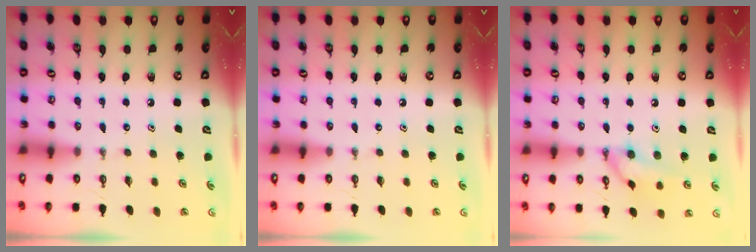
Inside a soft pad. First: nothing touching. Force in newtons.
{"total": 0.0}
{"total": 11.6, "press": 11.4, "slide": 1.7}